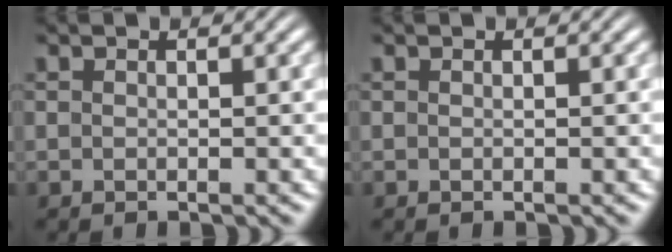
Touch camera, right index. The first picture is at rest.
{"total": 0.0}